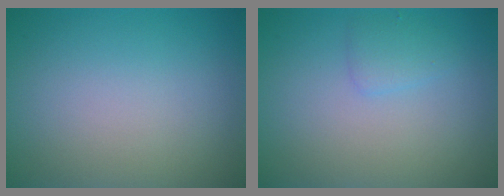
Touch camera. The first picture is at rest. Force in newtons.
{"total": 1.3, "press": 1.3, "slide": 0.0}